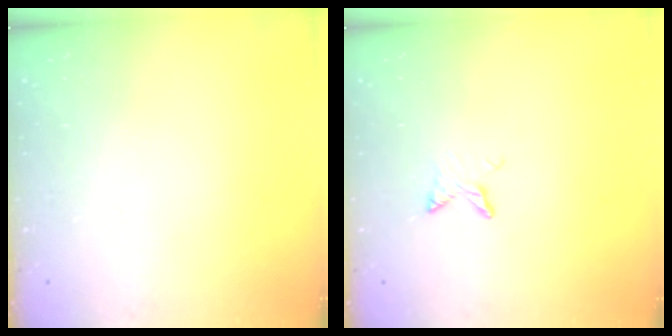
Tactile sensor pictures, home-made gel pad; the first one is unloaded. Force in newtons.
{"total": 3.6, "press": 3.6, "slide": 0.4}